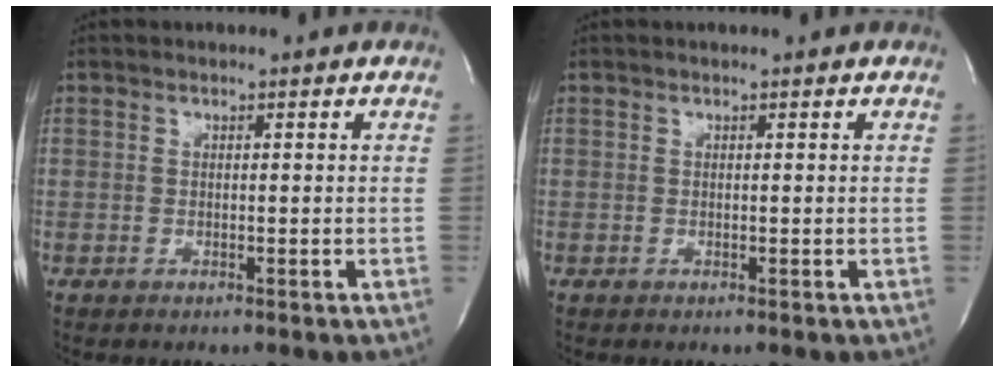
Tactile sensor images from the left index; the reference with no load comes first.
{"total": 0.0}